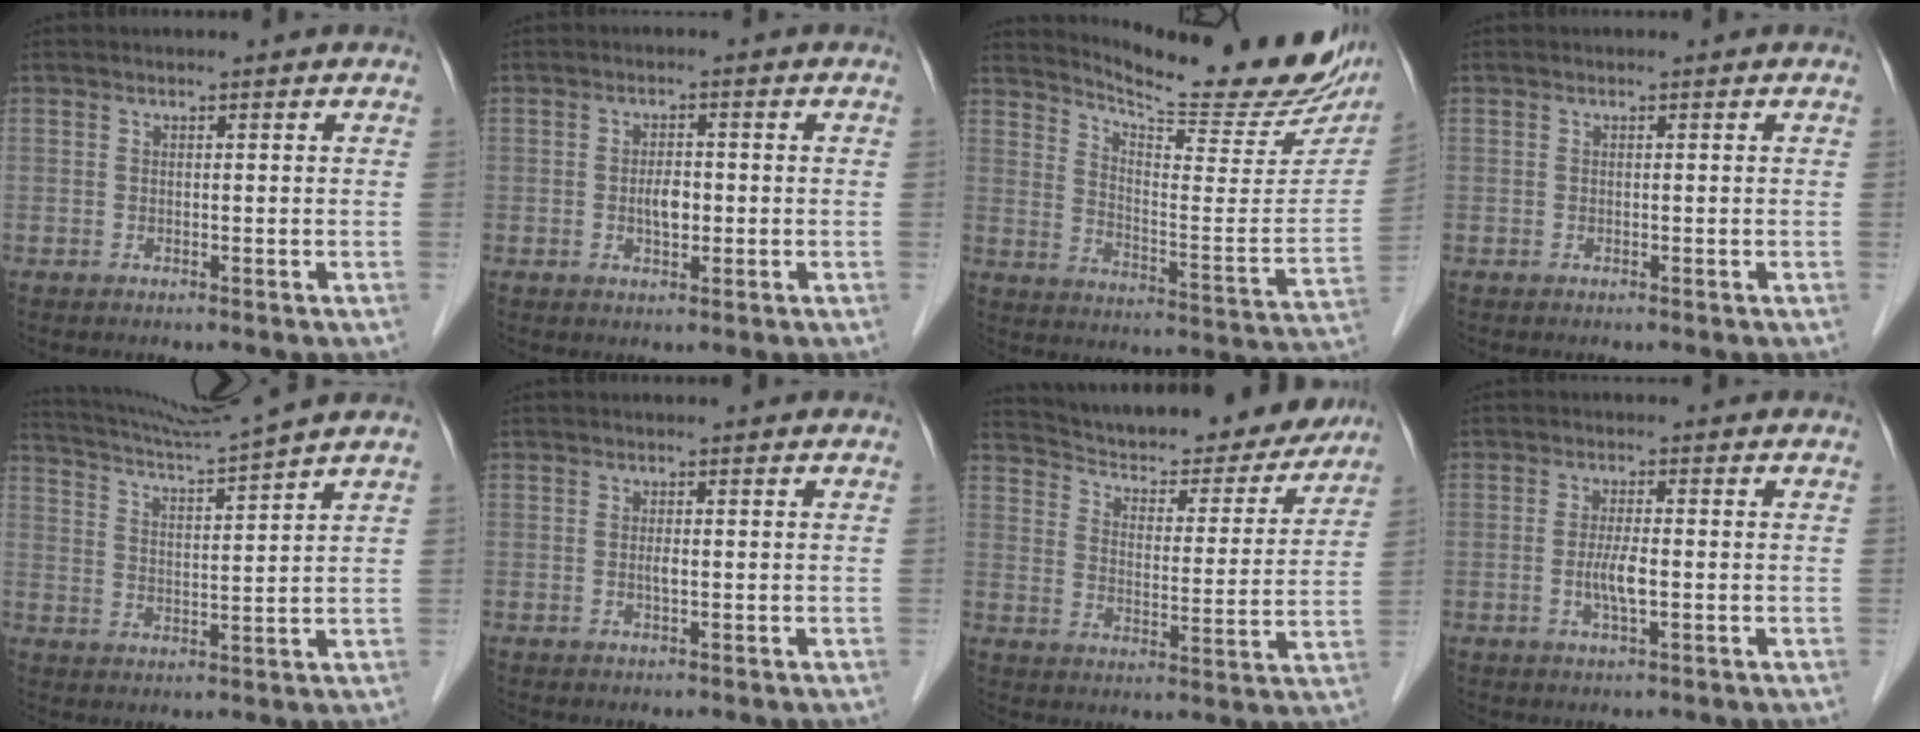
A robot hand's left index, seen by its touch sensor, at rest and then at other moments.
{"total": 2.8, "force": [-0.4, 1.3, 2.4], "torque": [-0.044, 0.002, -0.004]}
{"total": 21.0, "force": [19.3, 2.1, 8.1], "torque": [-0.126, -0.078, 0.254]}
{"total": 0.0}
{"total": 10.3, "force": [9.4, -3.1, 2.9], "torque": [-0.067, -0.018, 0.163]}
{"total": 0.5, "force": [0.1, 0.1, 0.5], "torque": [-0.013, 0.000, 0.003]}
{"total": 22.7, "force": [20.9, 5.0, 7.2], "torque": [-0.111, -0.018, 0.278]}
{"total": 3.3, "force": [-0.6, 0.4, 3.2], "torque": [-0.068, -0.004, -0.011]}